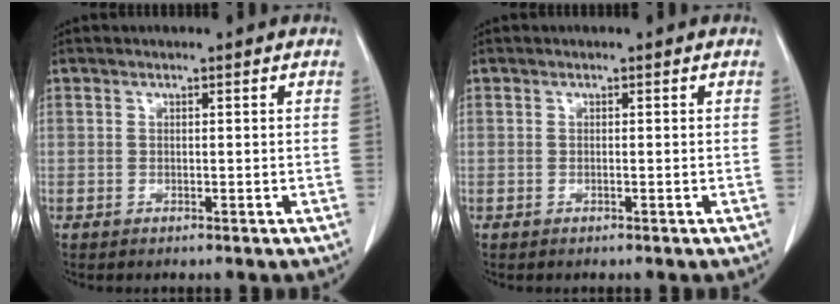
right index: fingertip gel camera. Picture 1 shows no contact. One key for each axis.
{"total": 0.0}